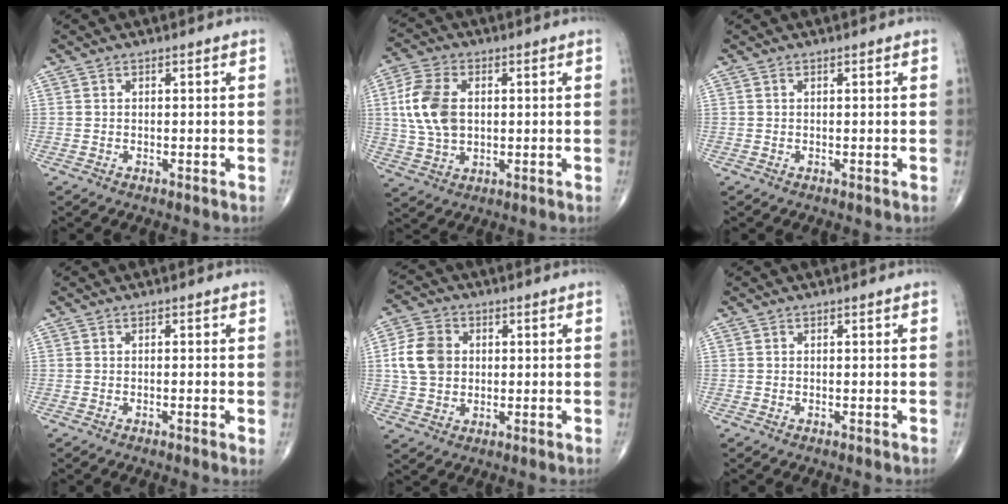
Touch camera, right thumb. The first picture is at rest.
{"total": 10.9, "force": [1.4, 7.0, 8.2], "torque": [-0.166, 0.005, 0.029]}
{"total": 0.0}
{"total": 1.4, "force": [-0.3, 0.1, 1.4], "torque": [-0.023, -0.004, -0.006]}
{"total": 9.0, "force": [1.1, 7.2, 5.4], "torque": [-0.088, 0.007, 0.018]}
{"total": 0.0}